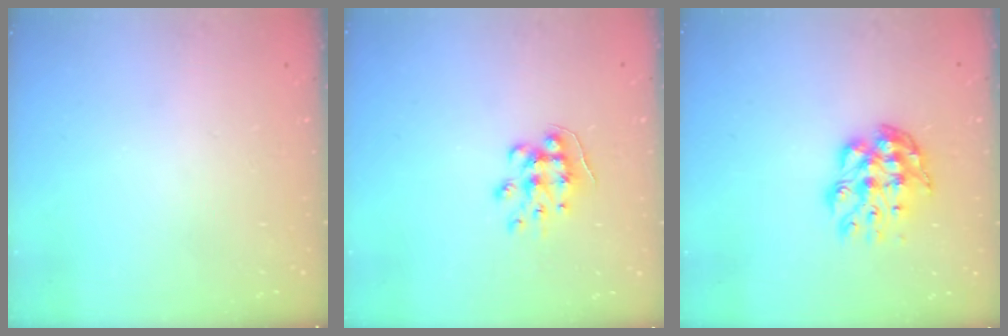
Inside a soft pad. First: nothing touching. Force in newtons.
{"total": 8.9, "press": 8.9, "slide": 0.8}
{"total": 10.0, "press": 9.9, "slide": 0.9}